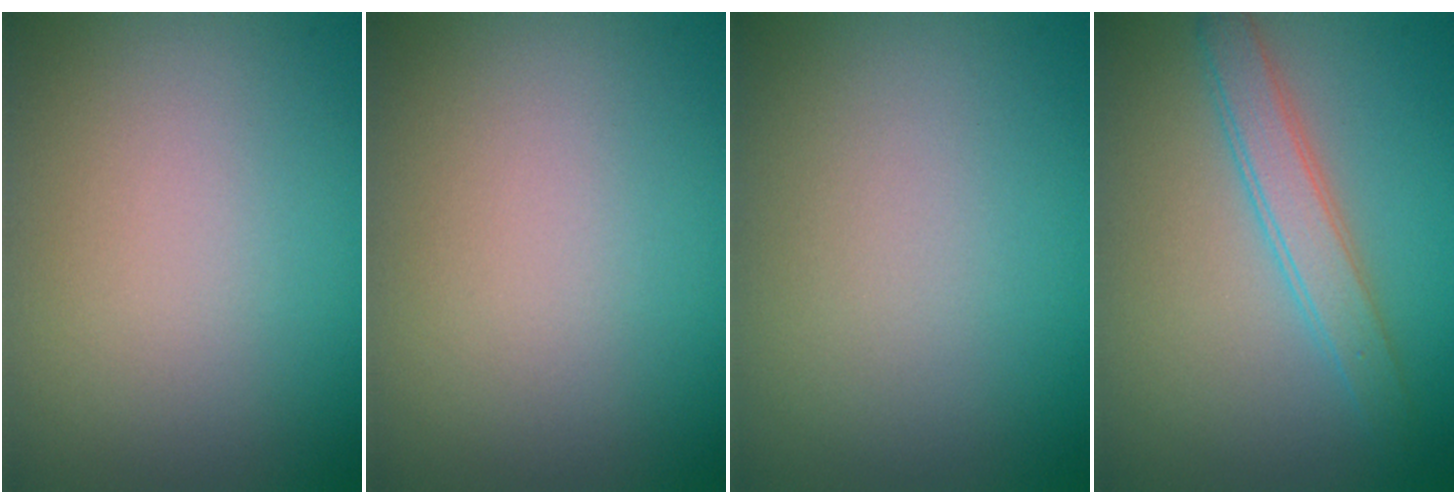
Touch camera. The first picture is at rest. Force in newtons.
{"total": 0.0}
{"total": 0.0}
{"total": 2.8, "press": 2.8, "slide": 0.2}